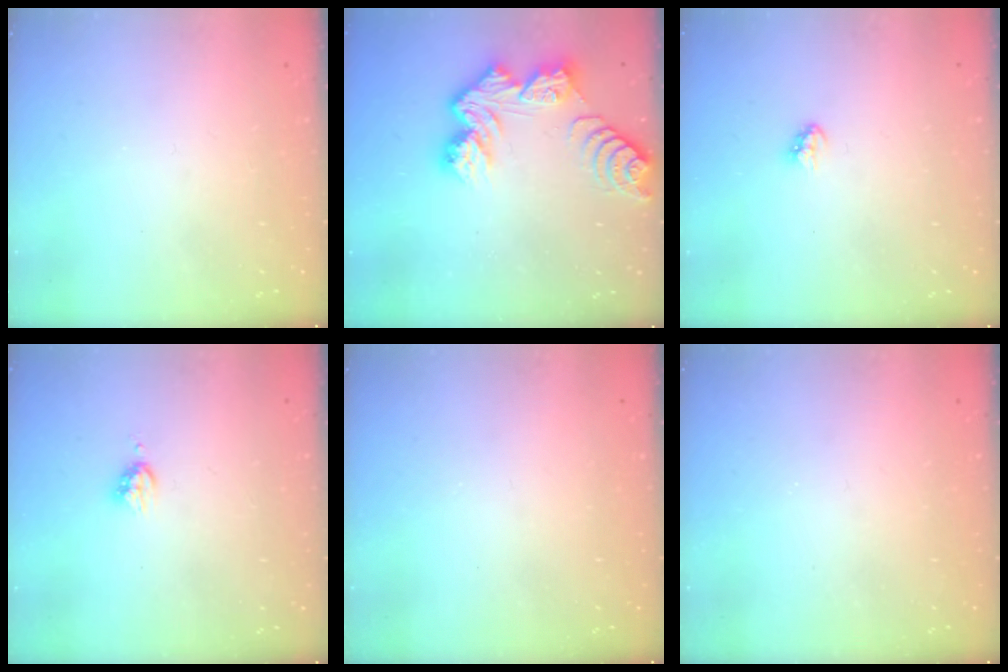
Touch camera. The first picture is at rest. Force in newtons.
{"total": 10.8, "press": 10.7, "slide": 1.1}
{"total": 2.9, "press": 2.9, "slide": 0.2}
{"total": 4.2, "press": 4.2, "slide": 0.6}
{"total": 0.0}
{"total": 0.0}